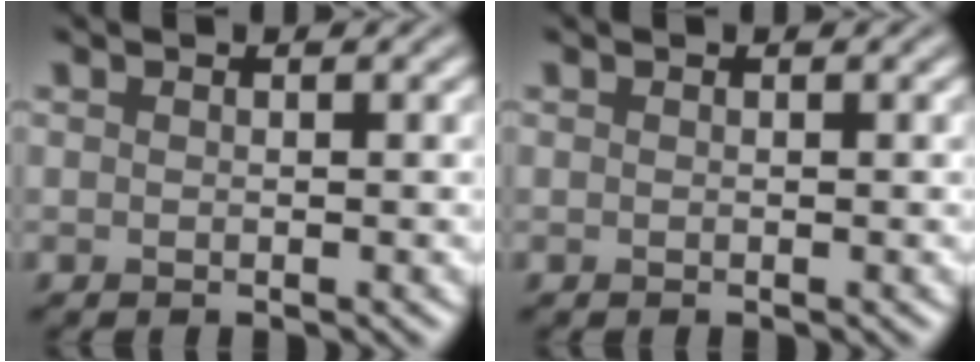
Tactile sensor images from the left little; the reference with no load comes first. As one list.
[{"total": 0.0}]